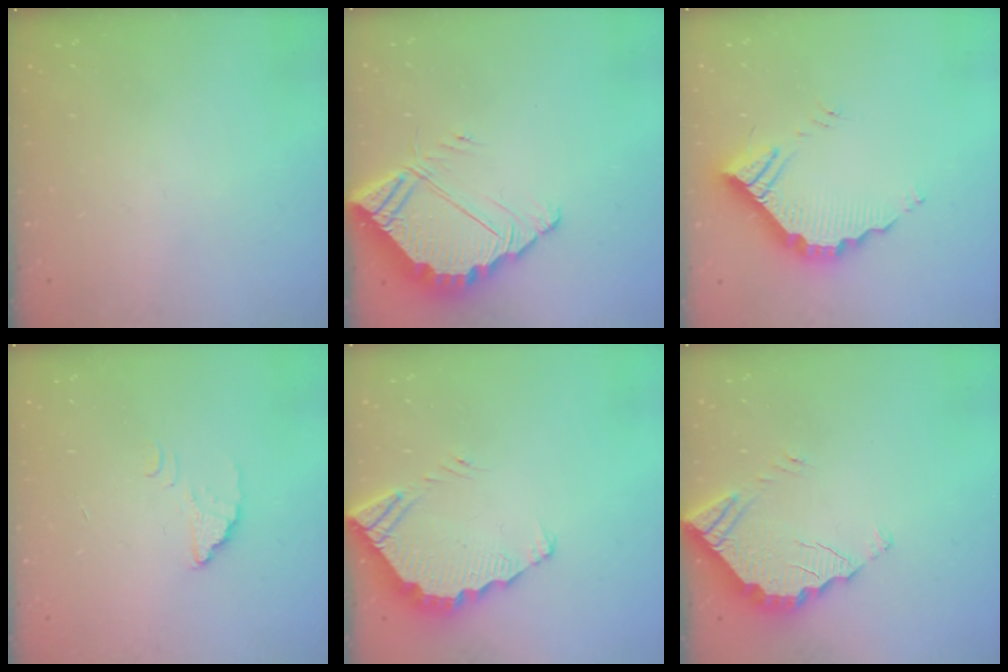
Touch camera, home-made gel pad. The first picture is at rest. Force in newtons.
{"total": 5.9, "press": 5.9, "slide": 0.2}
{"total": 11.1, "press": 11.1, "slide": 0.3}
{"total": 2.6, "press": 2.6, "slide": 0.1}
{"total": 3.9, "press": 3.9, "slide": 0.3}
{"total": 3.6, "press": 3.6, "slide": 0.2}